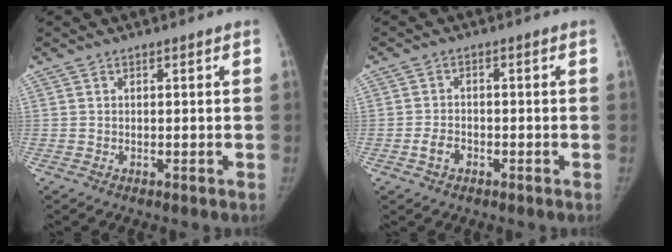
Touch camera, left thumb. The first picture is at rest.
{"total": 2.9, "force": [-1.5, 2.0, 1.6], "torque": [-0.027, 0.014, -0.026]}